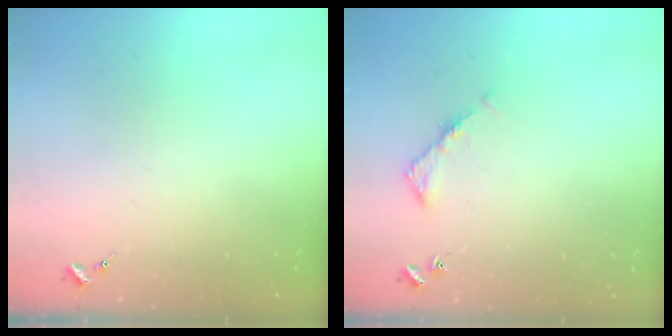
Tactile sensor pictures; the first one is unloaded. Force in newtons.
{"total": 5.0, "press": 4.9, "slide": 0.8}